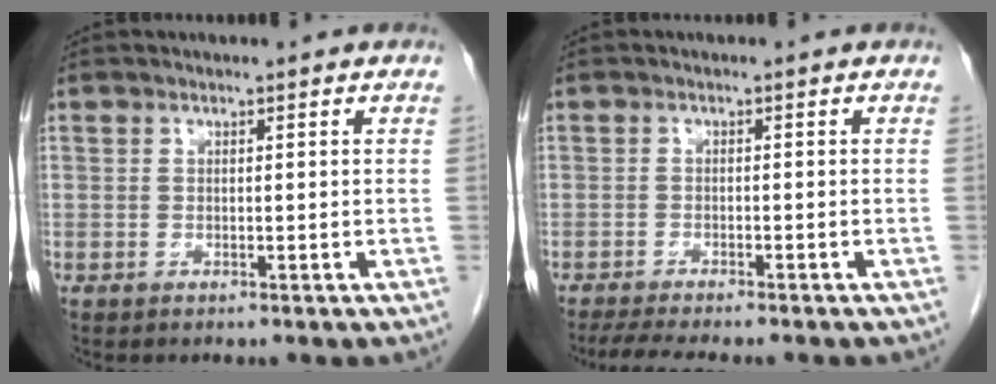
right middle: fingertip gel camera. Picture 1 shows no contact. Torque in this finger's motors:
{"motor_torque": [0.35, -0.26, 0.05, 0.03]}